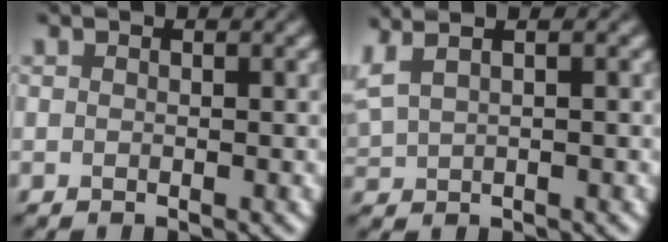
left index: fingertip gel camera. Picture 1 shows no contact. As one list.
[{"total": 3.8, "force": [2.3, 1.5, 2.7], "torque": [-0.068, 0.034, 0.034]}]